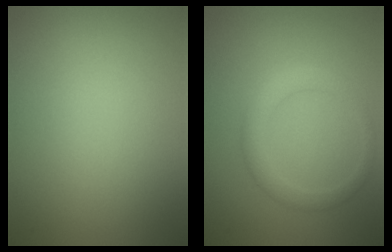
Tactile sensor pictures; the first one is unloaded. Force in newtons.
{"total": 2.4, "press": 2.4, "slide": 0.1}